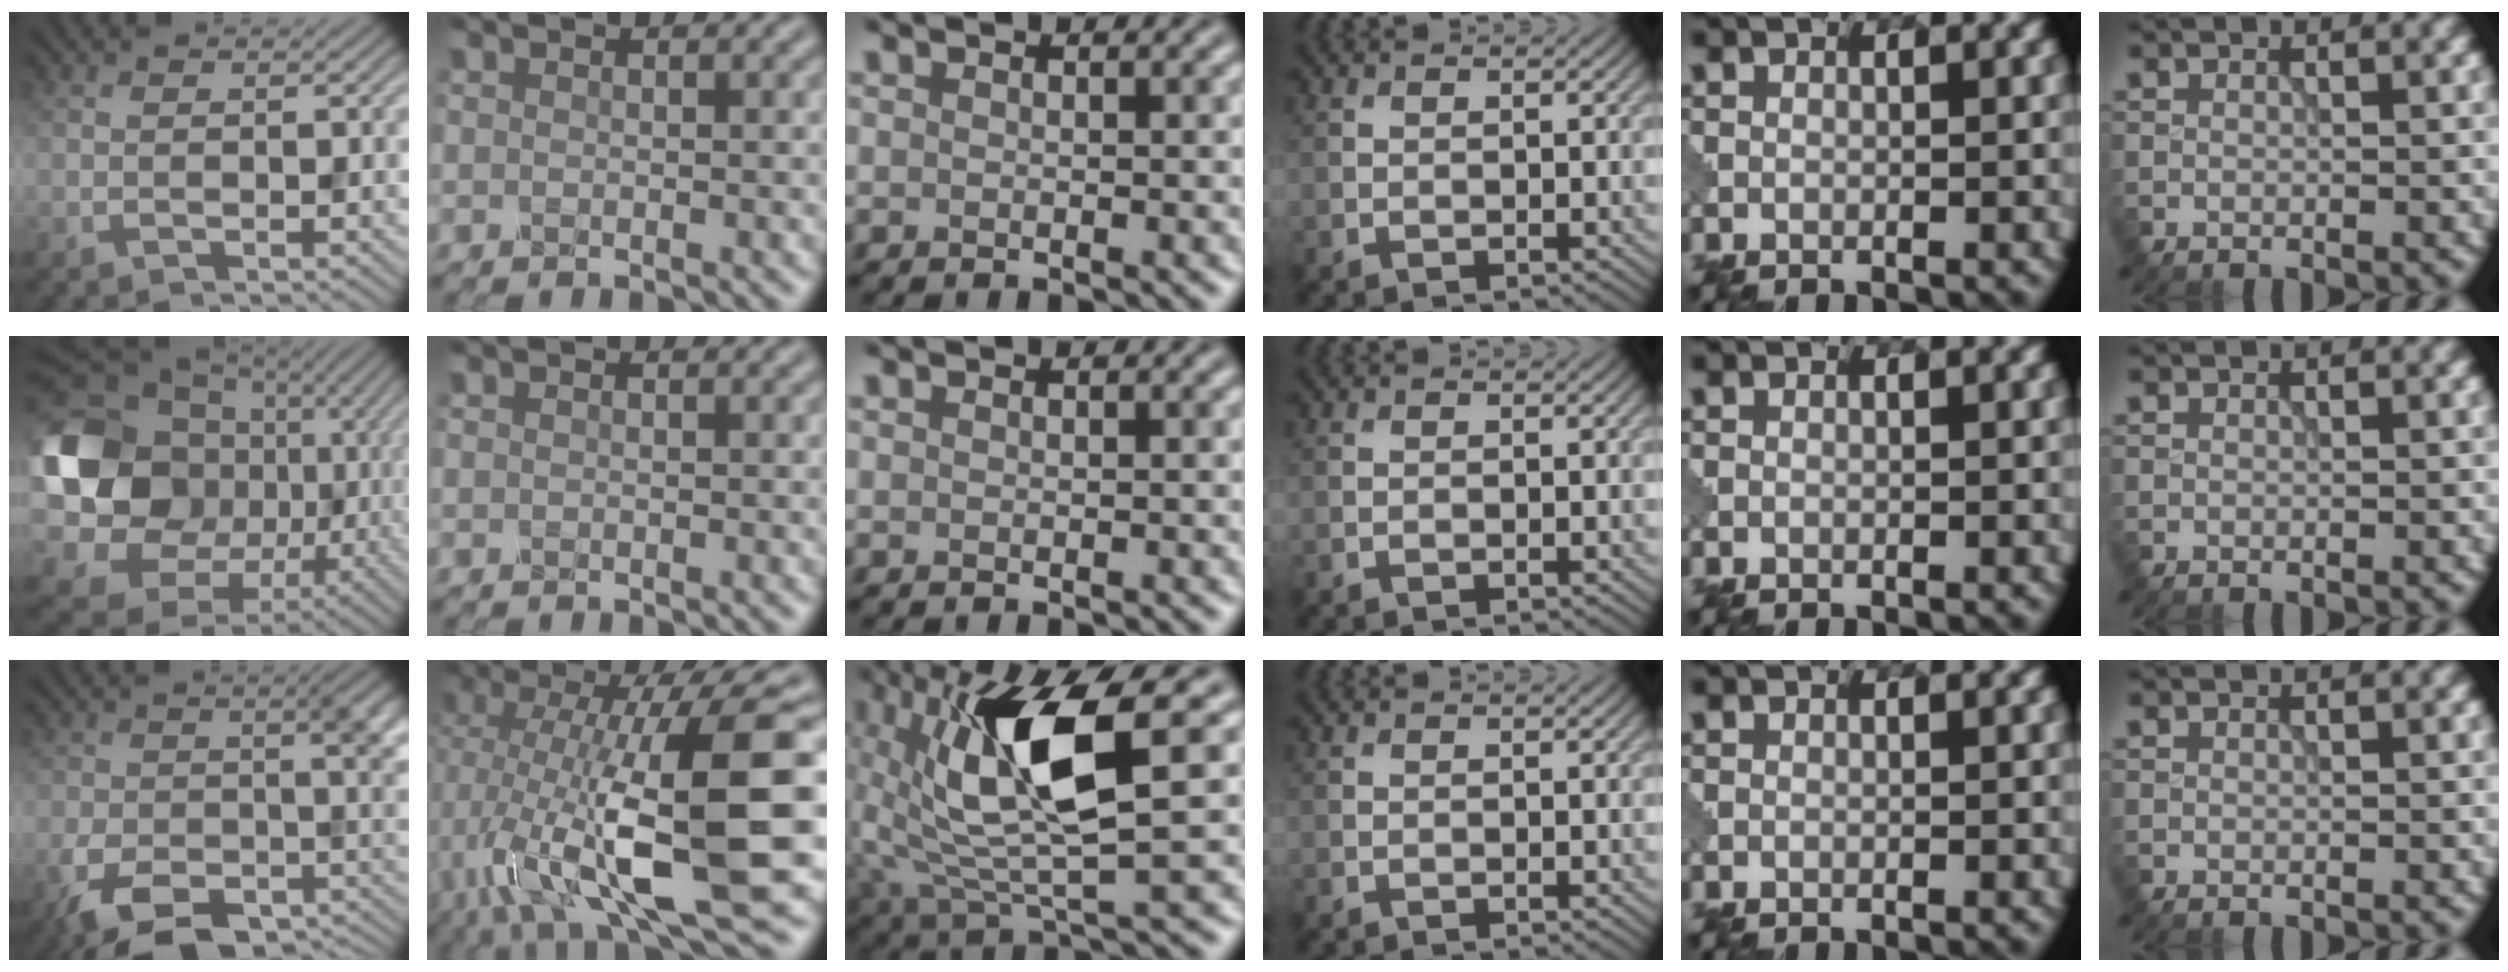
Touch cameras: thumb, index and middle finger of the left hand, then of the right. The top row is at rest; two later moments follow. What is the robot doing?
{"motion": "shake", "object": "salt shaker"}